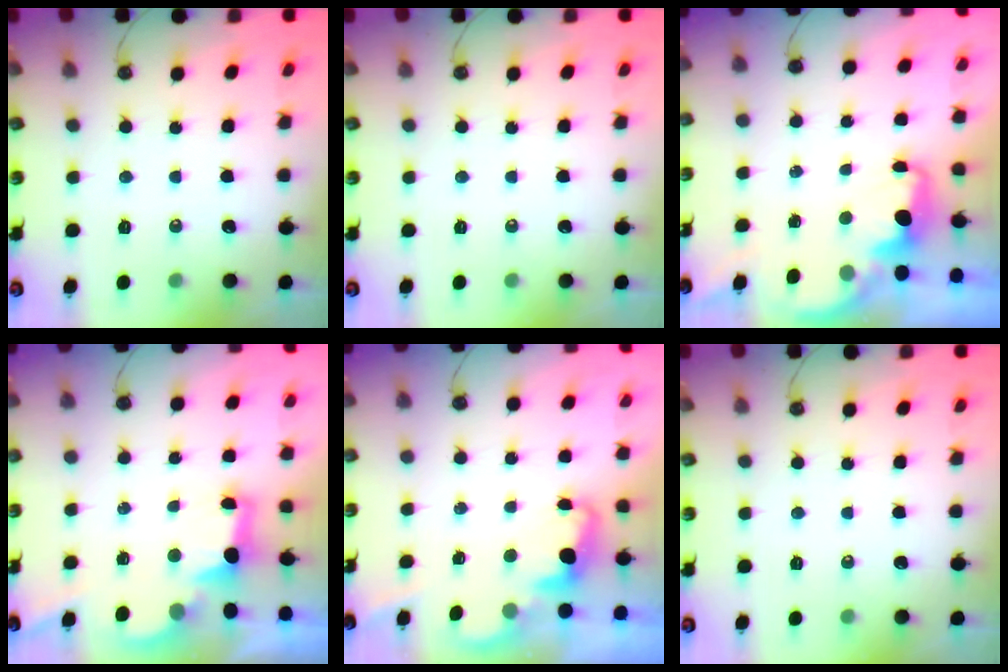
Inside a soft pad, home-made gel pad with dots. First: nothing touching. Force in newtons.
{"total": 0.0}
{"total": 2.3, "press": 2.2, "slide": 0.8}
{"total": 2.8, "press": 2.7, "slide": 0.9}
{"total": 2.3, "press": 2.2, "slide": 0.6}
{"total": 0.0}